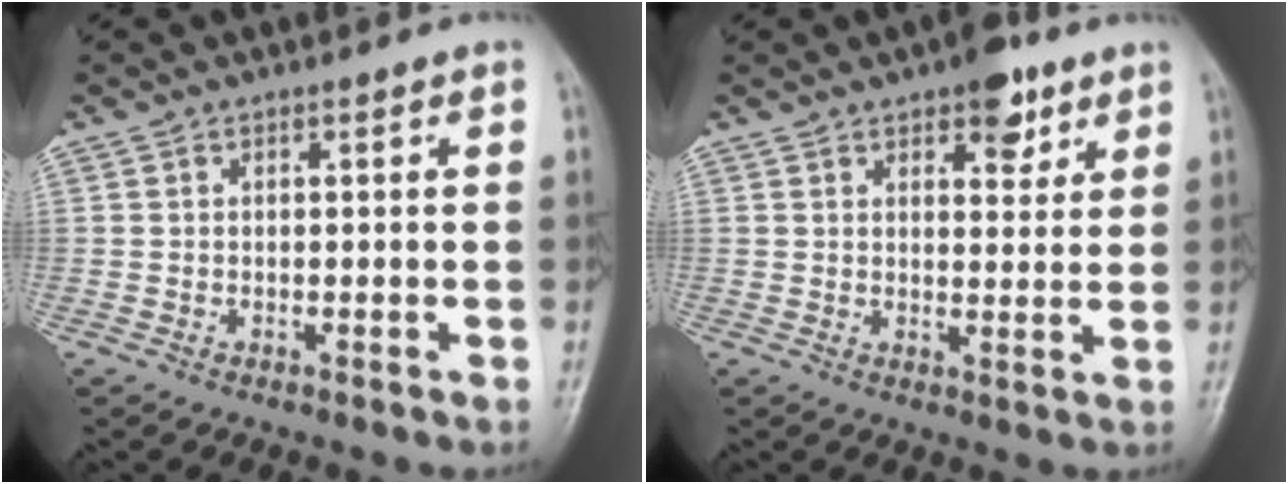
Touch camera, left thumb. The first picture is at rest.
{"total": 6.7, "force": [4.0, 3.2, 4.4], "torque": [-0.032, -0.017, 0.051]}